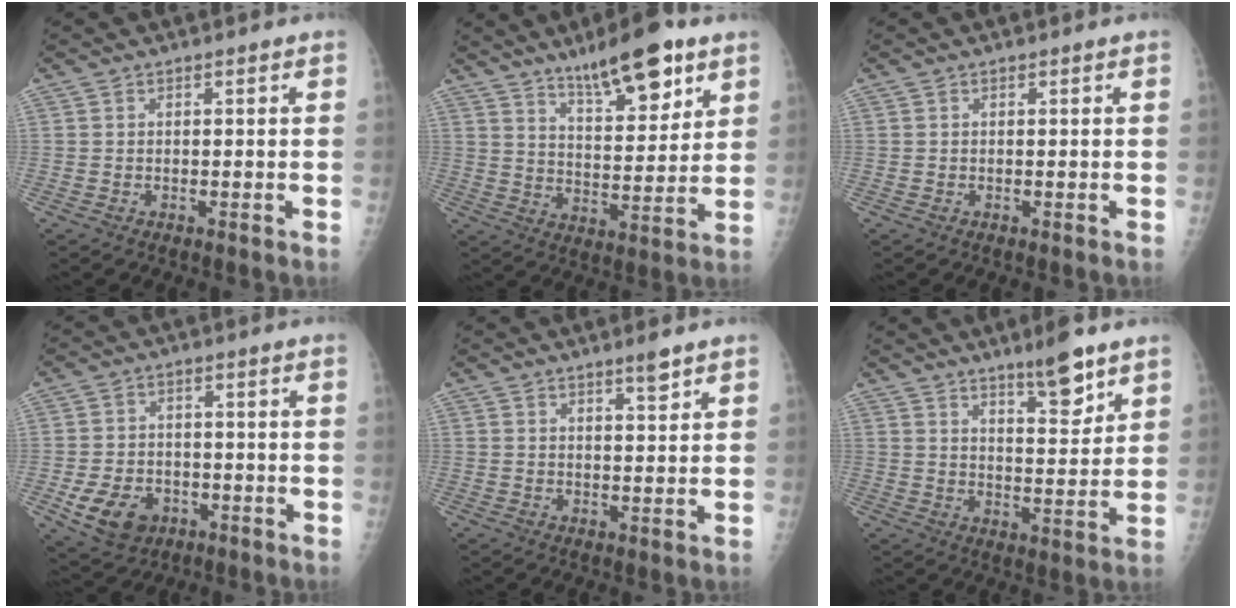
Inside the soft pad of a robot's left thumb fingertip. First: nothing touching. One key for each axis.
{"total": 14.1, "fx": 9.3, "fy": 4.2, "fz": 9.8, "tx": -0.126, "ty": -0.053, "tz": 0.153}
{"total": 0.0}
{"total": 9.2, "fx": -3.5, "fy": 6.9, "fz": 4.9, "tx": -0.077, "ty": 0.015, "tz": -0.049}
{"total": 3.1, "fx": 2.3, "fy": 0.3, "fz": 2.0, "tx": -0.028, "ty": -0.018, "tz": 0.038}
{"total": 8.9, "fx": 6.3, "fy": 2.1, "fz": 6.0, "tx": -0.078, "ty": -0.046, "tz": 0.102}